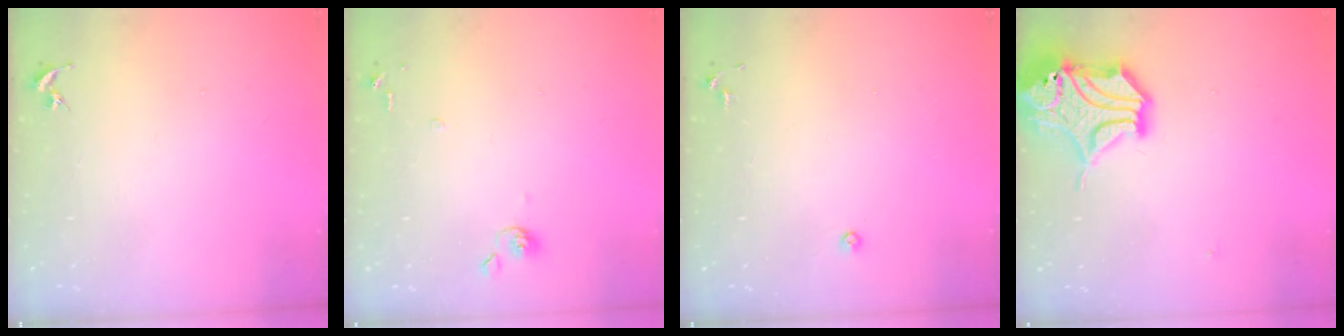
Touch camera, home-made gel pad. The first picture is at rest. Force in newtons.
{"total": 6.6, "press": 6.6, "slide": 0.6}
{"total": 3.5, "press": 3.4, "slide": 0.7}
{"total": 16.6, "press": 16.5, "slide": 2.1}